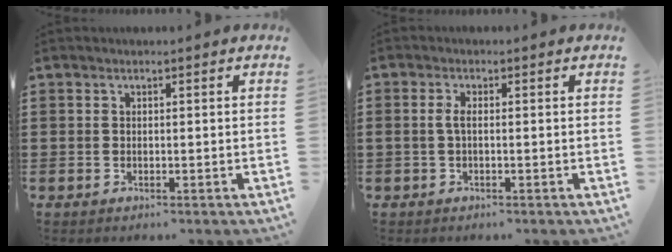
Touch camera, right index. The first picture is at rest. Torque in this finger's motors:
{"motor_torque": [0.39, -0.31, 0.24, 0.08]}